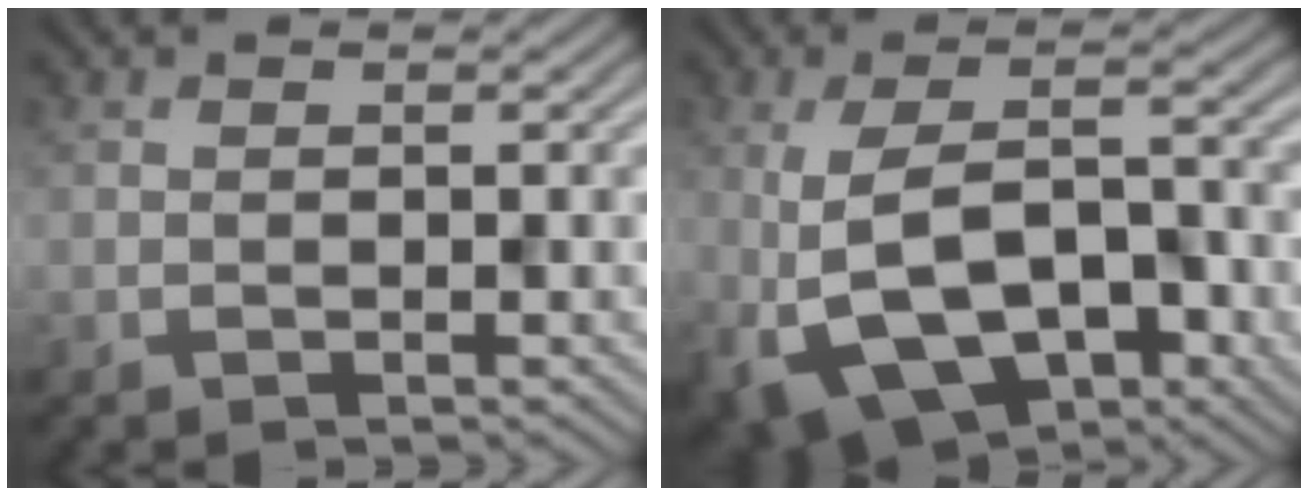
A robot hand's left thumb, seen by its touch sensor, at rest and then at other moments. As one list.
[{"total": 12.1, "force": [-4.8, 5.9, 9.5], "torque": [-0.179, -0.014, -0.077]}]